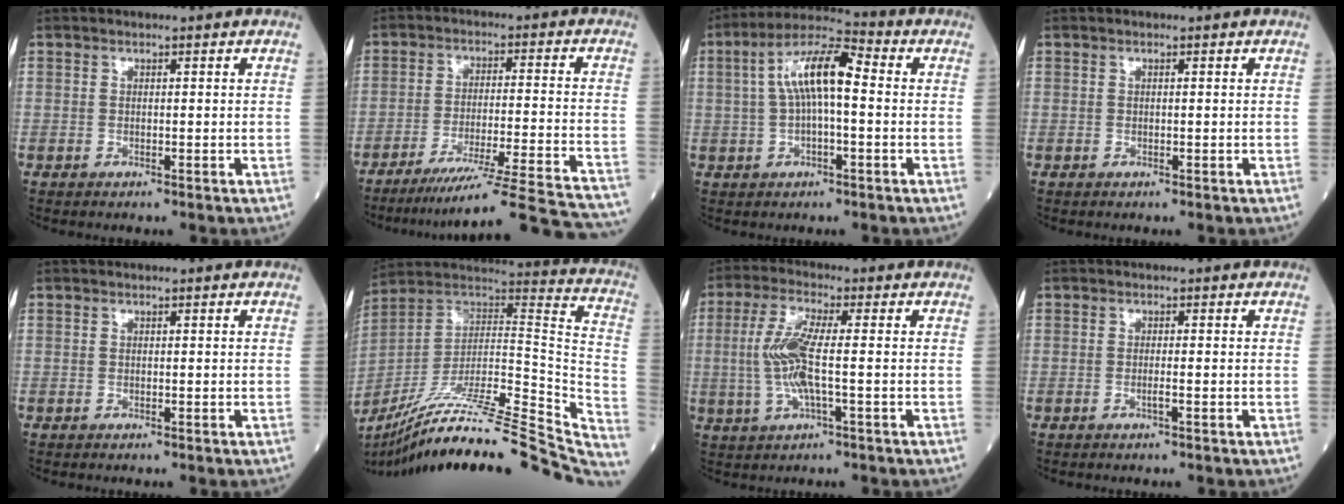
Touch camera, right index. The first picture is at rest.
{"total": 24.2, "force": [-22.2, -2.0, 9.3], "torque": [-0.077, -0.036, -0.304]}
{"total": 9.8, "force": [1.0, 2.4, 9.5], "torque": [-0.182, 0.032, 0.013]}
{"total": 0.0}
{"total": 0.0}
{"total": 39.1, "force": [-33.5, 2.3, 20.1], "torque": [-0.225, -0.050, -0.483]}
{"total": 7.7, "force": [-0.3, 1.2, 7.6], "torque": [-0.172, 0.003, -0.011]}
{"total": 1.2, "force": [-0.4, -0.1, 1.1], "torque": [-0.022, -0.001, -0.009]}